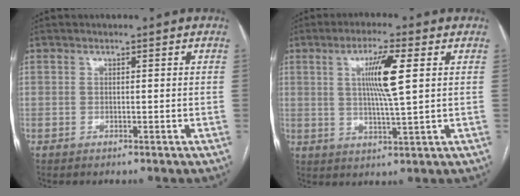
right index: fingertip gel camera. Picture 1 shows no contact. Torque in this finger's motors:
{"motor_torque": [0.87, 0.69, 0.23, 0.10]}